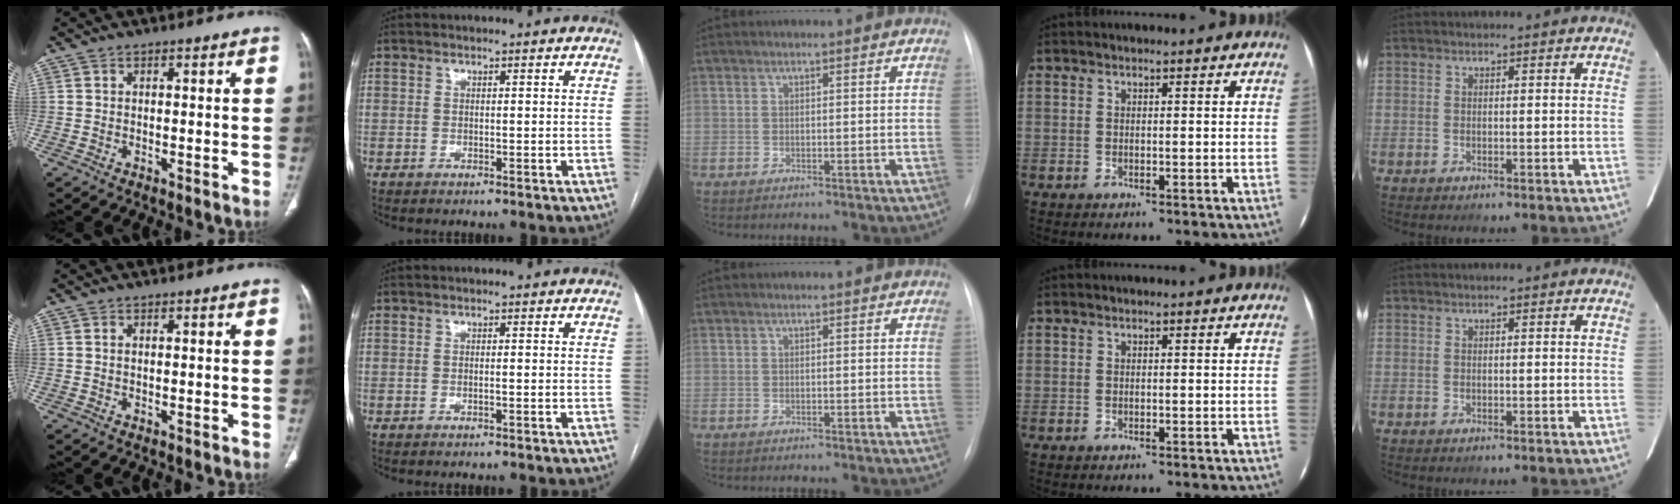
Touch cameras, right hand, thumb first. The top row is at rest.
{"thumb": {"total": 0.5, "force": [0.1, 0.3, 0.4], "torque": [-0.014, 0.004, 0.004]}}